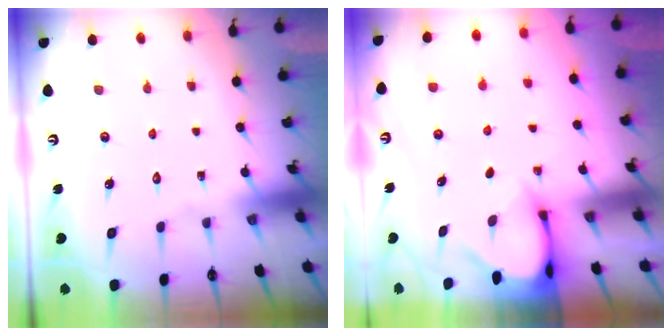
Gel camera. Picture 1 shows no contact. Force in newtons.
{"total": 2.9, "press": 2.9, "slide": 0.2}